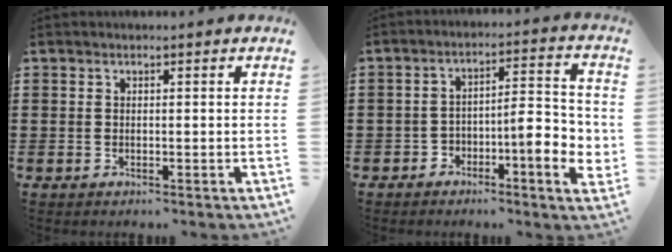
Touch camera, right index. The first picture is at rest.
{"total": 6.9, "force": [-2.0, 2.7, 6.1], "torque": [-0.087, -0.009, -0.038]}